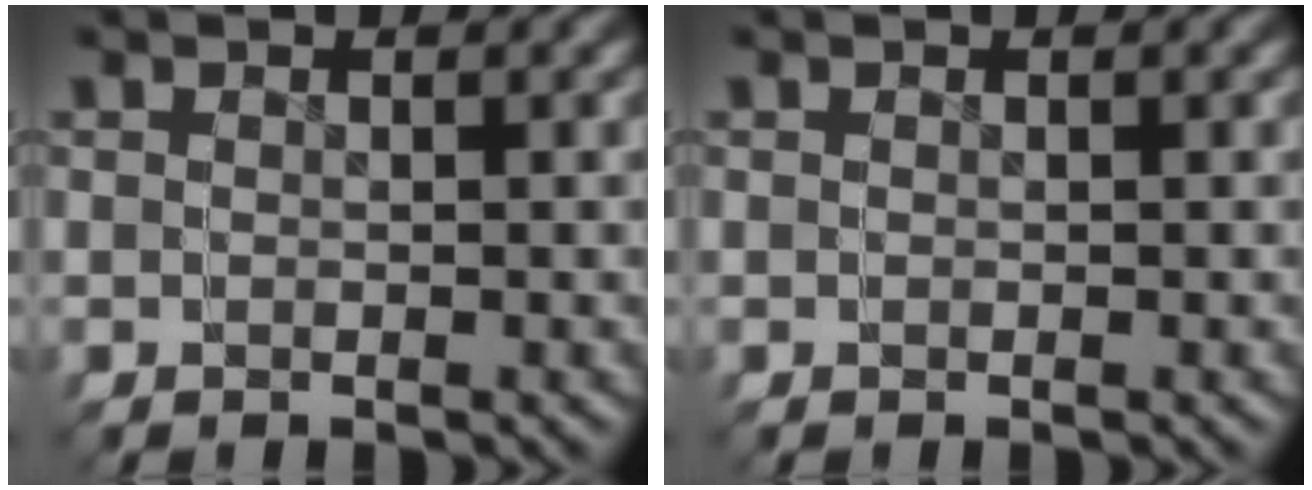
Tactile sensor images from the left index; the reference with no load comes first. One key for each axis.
{"total": 0.0}